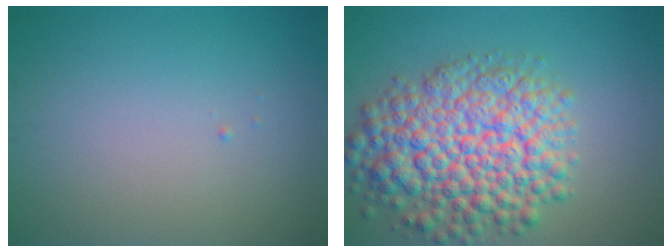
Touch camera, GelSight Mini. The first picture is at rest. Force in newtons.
{"total": 10.2, "press": 10.2, "slide": 0.4}